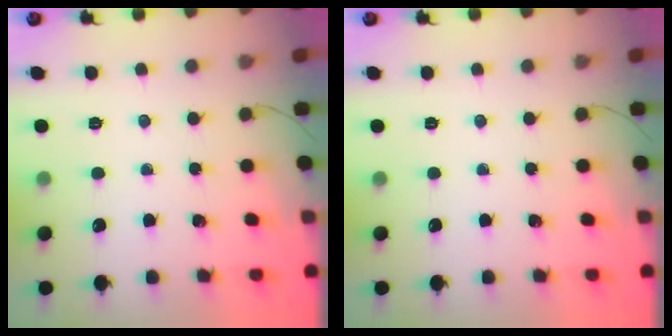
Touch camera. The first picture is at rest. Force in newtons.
{"total": 0.0}